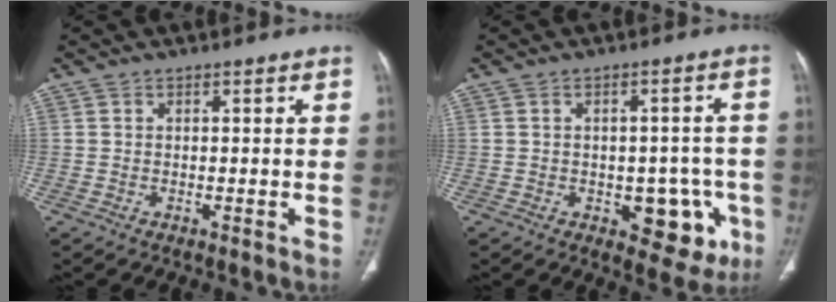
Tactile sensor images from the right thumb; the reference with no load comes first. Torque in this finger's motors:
{"motor_torque": [0.80, 0.60, 0.25, -0.42, 0.12]}